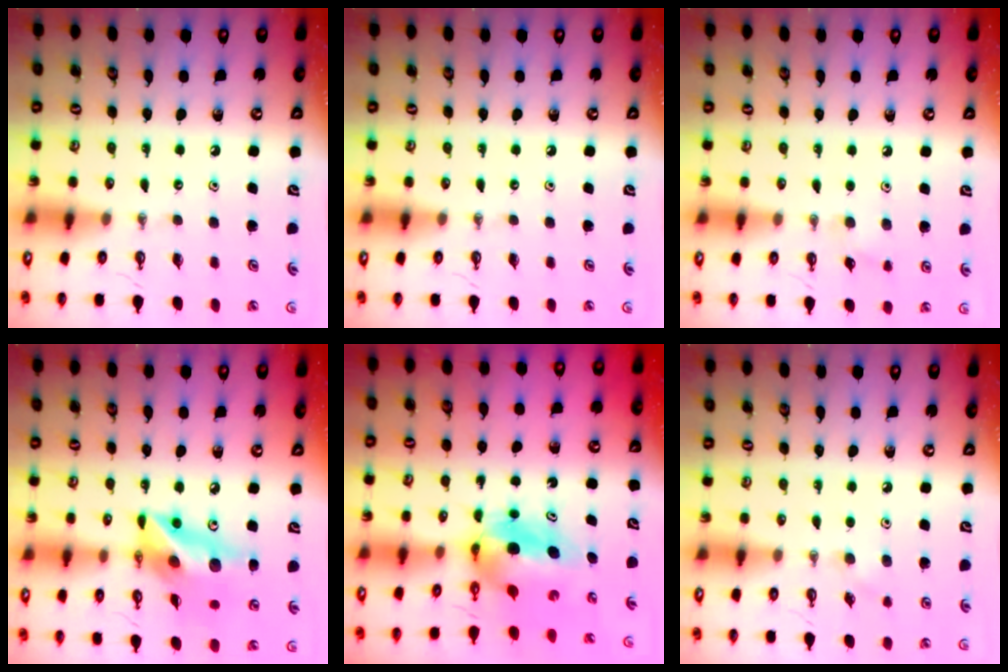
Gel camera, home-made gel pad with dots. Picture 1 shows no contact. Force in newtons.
{"total": 0.0}
{"total": 7.3, "press": 5.7, "slide": 4.6}
{"total": 14.8, "press": 14.5, "slide": 3.1}
{"total": 6.2, "press": 6.1, "slide": 1.2}
{"total": 5.4, "press": 5.2, "slide": 1.3}